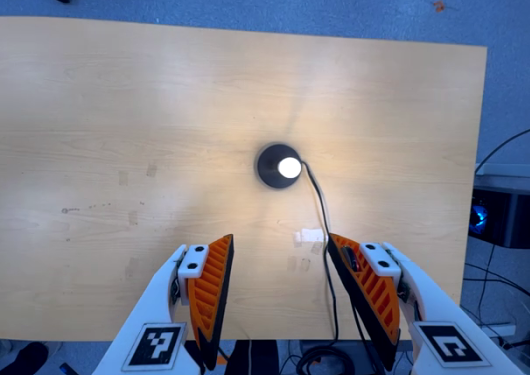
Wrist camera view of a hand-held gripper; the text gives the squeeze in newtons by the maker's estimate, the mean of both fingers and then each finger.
{"total": 0.0}